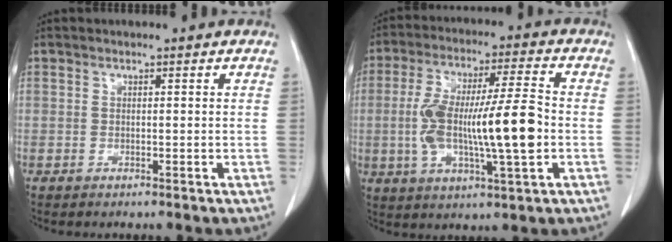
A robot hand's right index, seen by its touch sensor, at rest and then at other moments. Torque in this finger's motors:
{"motor_torque": [1.22, -0.69, 0.41, 0.21]}